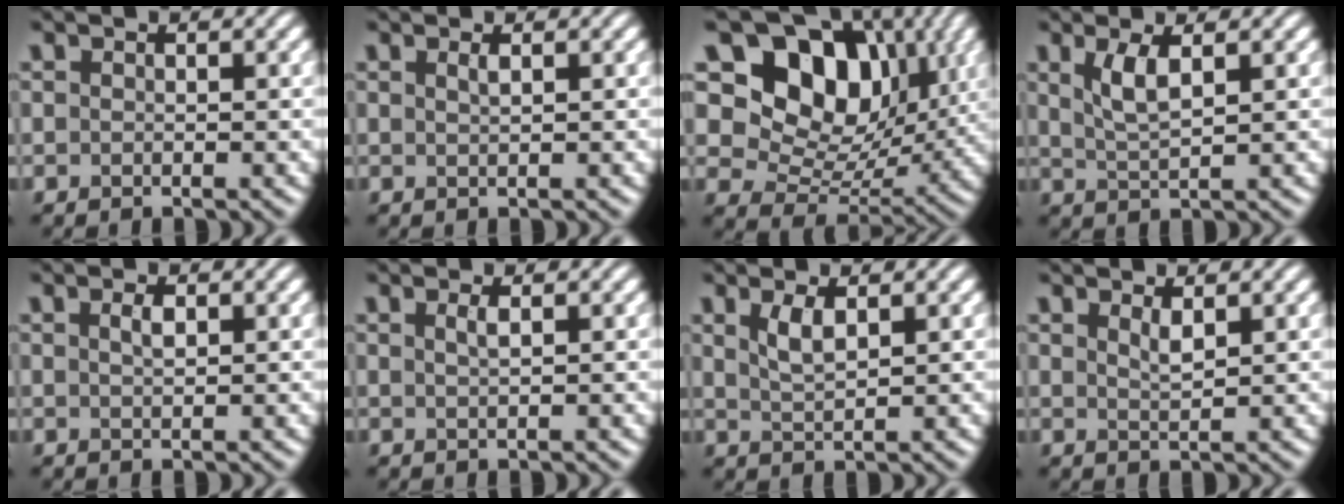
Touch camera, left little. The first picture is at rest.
{"total": 0.8, "force": [0.4, 0.2, 0.6], "torque": [-0.008, 0.001, 0.007]}
{"total": 12.1, "force": [4.6, 8.6, 7.1], "torque": [-0.113, 0.000, 0.074]}
{"total": 2.8, "force": [1.1, 0.8, 2.4], "torque": [-0.052, -0.003, 0.025]}
{"total": 1.1, "force": [0.4, 0.4, 0.9], "torque": [-0.020, 0.002, 0.009]}
{"total": 1.1, "force": [0.4, 0.4, 1.0], "torque": [-0.013, 0.003, 0.006]}
{"total": 2.1, "force": [1.1, 0.7, 1.7], "torque": [-0.037, -0.002, 0.024]}
{"total": 1.3, "force": [0.8, 0.3, 0.9], "torque": [-0.020, -0.002, 0.016]}